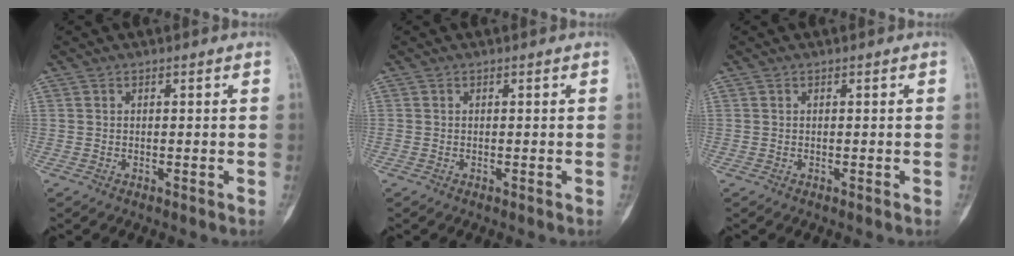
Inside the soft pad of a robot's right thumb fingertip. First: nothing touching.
{"total": 0.0}
{"total": 0.0}